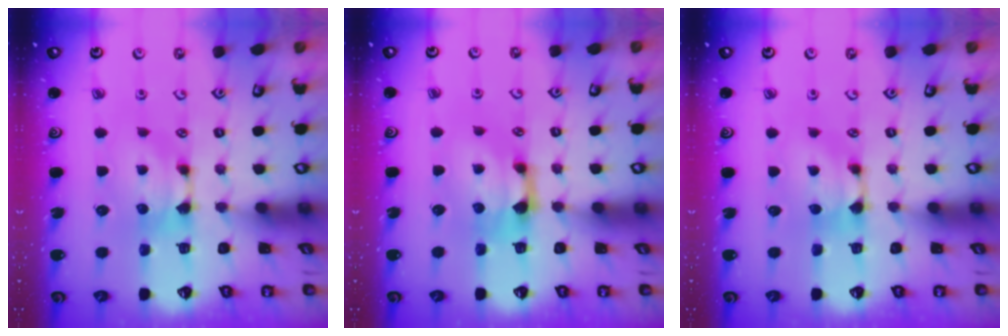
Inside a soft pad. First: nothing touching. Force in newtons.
{"total": 1.5, "press": 0.5, "slide": 1.4}
{"total": 0.6, "press": 0.2, "slide": 0.5}